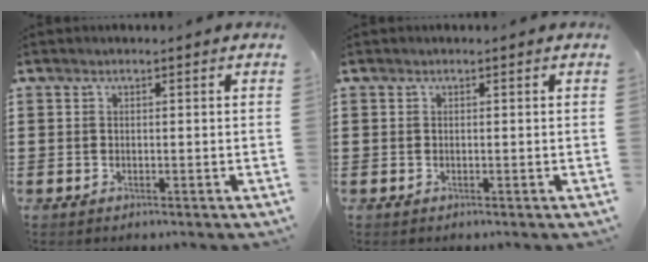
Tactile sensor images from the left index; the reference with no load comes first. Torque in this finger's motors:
{"motor_torque": [0.00, 0.01, 0.00, 0.00]}